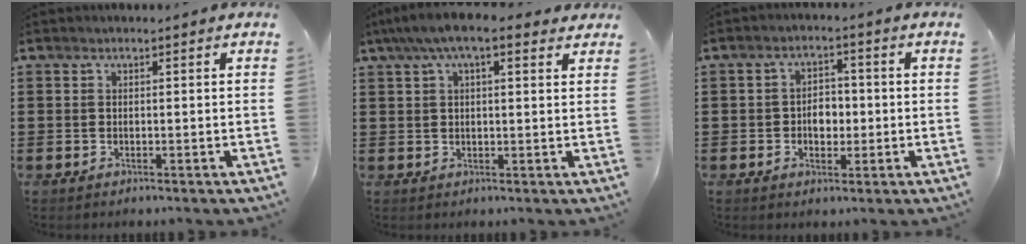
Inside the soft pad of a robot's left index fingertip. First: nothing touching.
{"total": 6.0, "force": [3.5, 1.5, 4.6], "torque": [-0.094, 0.007, 0.060]}
{"total": 3.6, "force": [-0.6, 2.5, 2.6], "torque": [-0.045, 0.003, -0.017]}